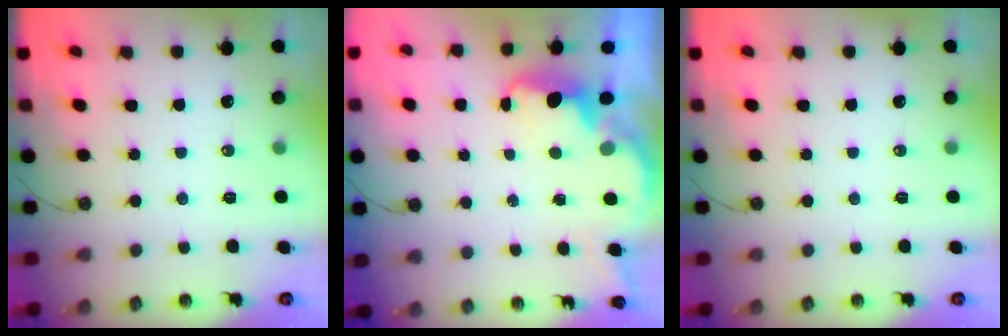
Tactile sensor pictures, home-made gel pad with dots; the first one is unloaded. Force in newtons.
{"total": 3.0, "press": 3.0, "slide": 0.5}
{"total": 0.0}